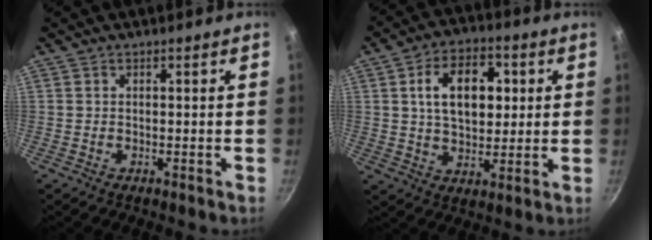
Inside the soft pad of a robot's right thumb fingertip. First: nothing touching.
{"total": 13.4, "force": [2.8, 8.6, 9.9], "torque": [-0.130, 0.002, 0.042]}